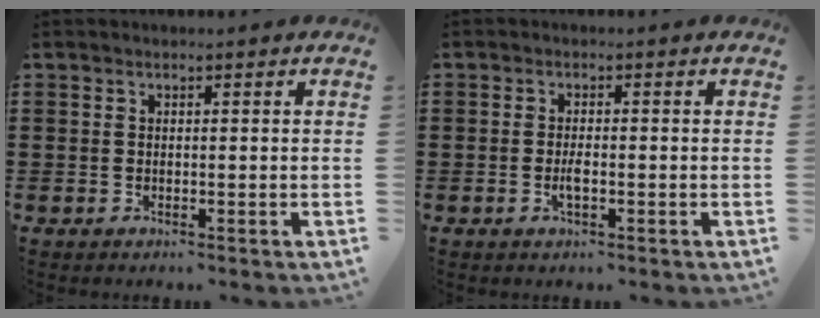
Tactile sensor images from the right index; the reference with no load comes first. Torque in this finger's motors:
{"motor_torque": [1.26, 0.06, 0.26, 0.06]}